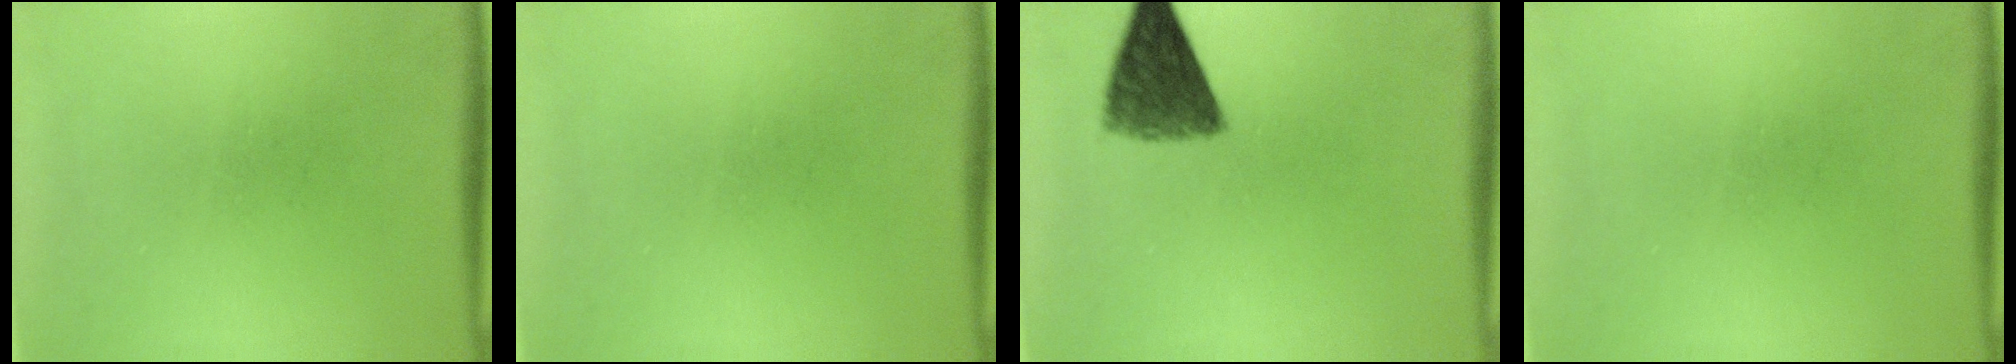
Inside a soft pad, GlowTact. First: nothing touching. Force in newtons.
{"total": 0.0}
{"total": 7.8}
{"total": 0.0}